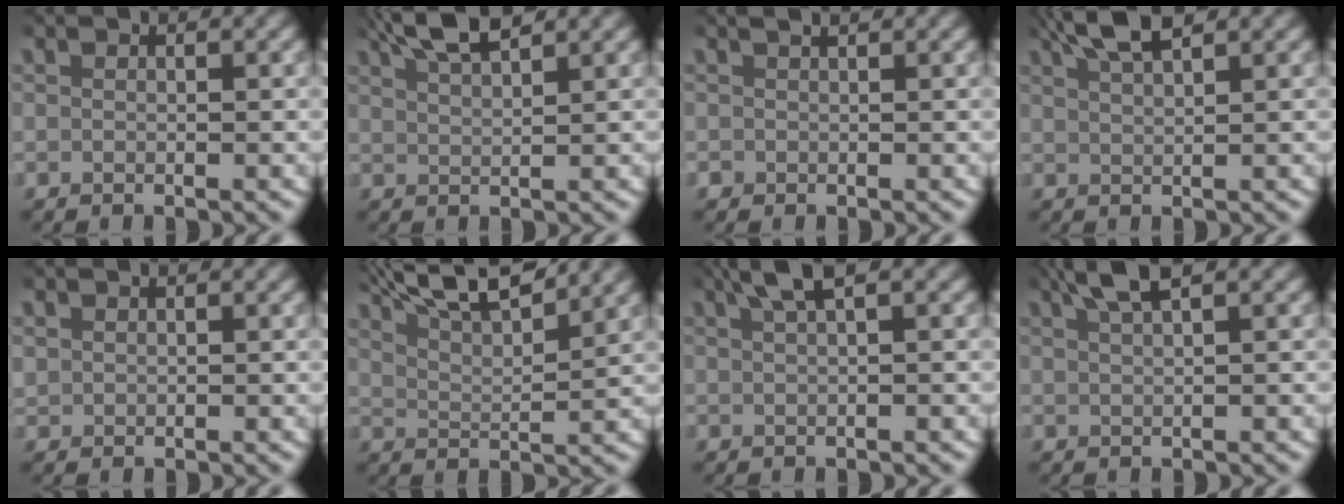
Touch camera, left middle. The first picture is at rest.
{"total": 4.4, "force": [3.7, 0.7, 2.2], "torque": [-0.047, 0.005, 0.068]}
{"total": 0.8, "force": [0.3, 0.7, 0.1], "torque": [-0.005, 0.000, 0.008]}
{"total": 3.9, "force": [3.3, 0.6, 2.1], "torque": [-0.045, 0.007, 0.058]}
{"total": 0.9, "force": [0.6, 0.7, 0.3], "torque": [-0.011, 0.004, 0.014]}
{"total": 8.3, "force": [6.8, 2.0, 4.3], "torque": [-0.078, 0.014, 0.107]}
{"total": 3.2, "force": [2.2, 0.6, 2.3], "torque": [-0.041, 0.012, 0.035]}
{"total": 3.4, "force": [2.5, 0.4, 2.2], "torque": [-0.042, 0.010, 0.043]}